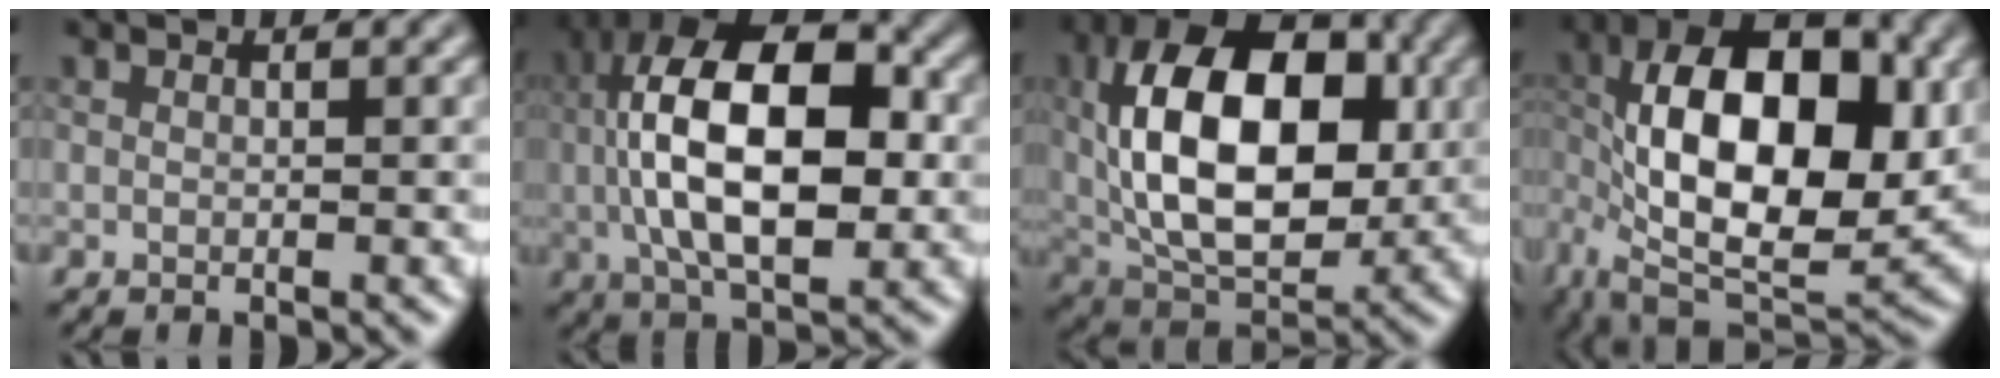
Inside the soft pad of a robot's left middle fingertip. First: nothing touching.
{"total": 13.0, "force": [0.0, 6.6, 11.2], "torque": [-0.210, 0.022, 0.010]}
{"total": 13.2, "force": [0.3, 8.1, 10.5], "torque": [-0.186, 0.016, 0.014]}
{"total": 13.9, "force": [-1.1, 7.3, 11.8], "torque": [-0.188, 0.017, -0.018]}